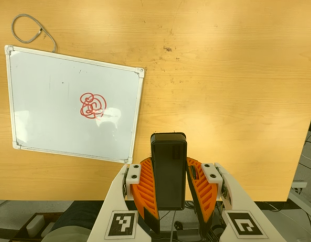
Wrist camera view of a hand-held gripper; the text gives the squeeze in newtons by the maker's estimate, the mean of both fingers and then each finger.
{"total": 8.2, "left": 7.2, "right": 9.3}